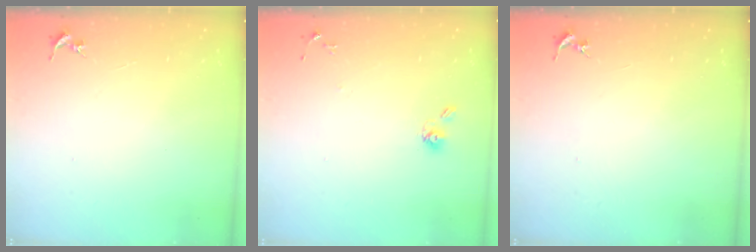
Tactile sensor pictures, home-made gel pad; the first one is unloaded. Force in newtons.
{"total": 6.5, "press": 6.4, "slide": 1.5}
{"total": 0.0}